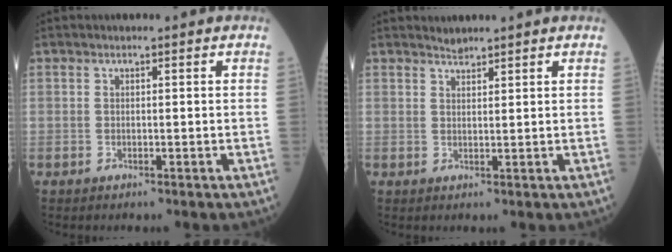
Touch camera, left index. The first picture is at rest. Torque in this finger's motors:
{"motor_torque": [0.00, -0.19, -0.01, 0.01]}